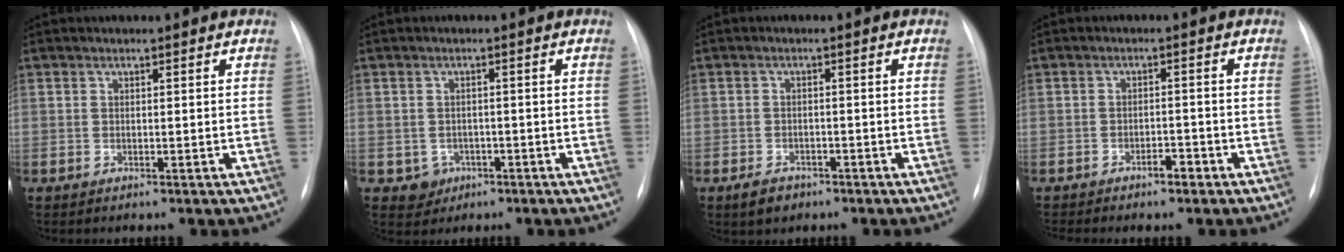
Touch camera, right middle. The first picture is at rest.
{"total": 2.9, "force": [-1.2, 2.6, 0.4], "torque": [-0.001, 0.009, -0.010]}
{"total": 3.2, "force": [-2.2, 1.9, 1.3], "torque": [-0.028, 0.001, -0.028]}
{"total": 2.9, "force": [-2.2, 0.8, 1.7], "torque": [-0.026, 0.004, -0.034]}